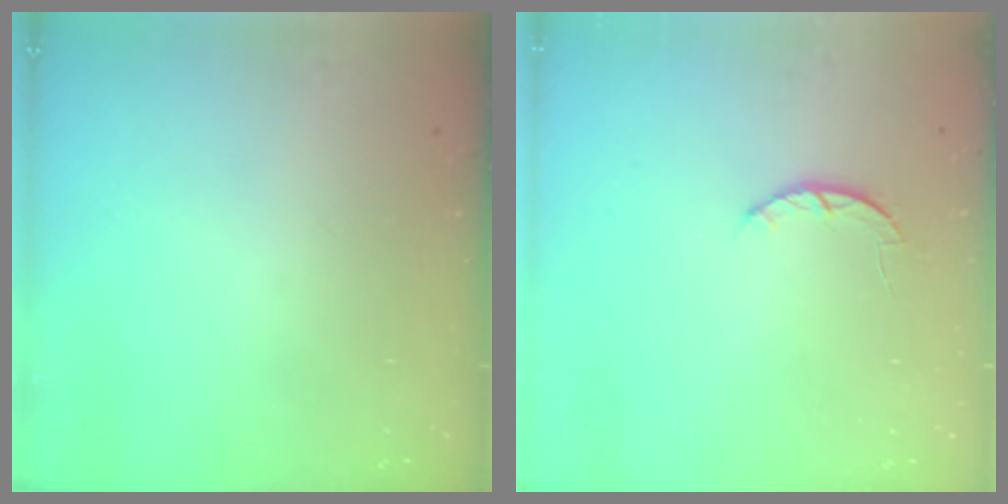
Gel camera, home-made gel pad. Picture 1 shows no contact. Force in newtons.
{"total": 2.6, "press": 2.5, "slide": 0.4}